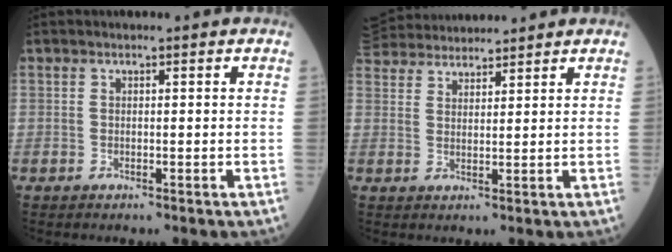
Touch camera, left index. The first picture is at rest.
{"total": 8.6, "force": [8.3, 1.1, 1.8], "torque": [-0.041, 0.039, 0.142]}